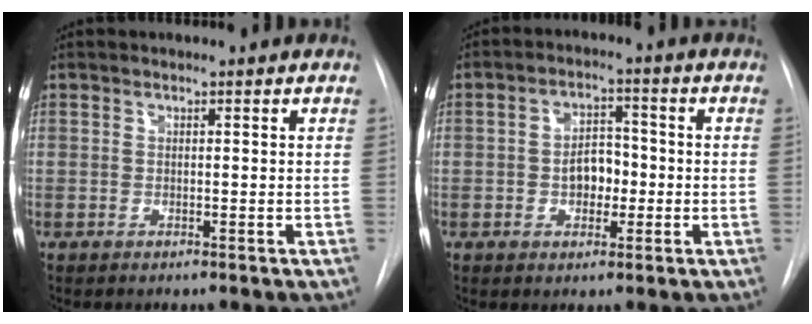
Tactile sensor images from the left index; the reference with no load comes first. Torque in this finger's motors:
{"motor_torque": [0.17, 0.05, 0.10, 0.05]}